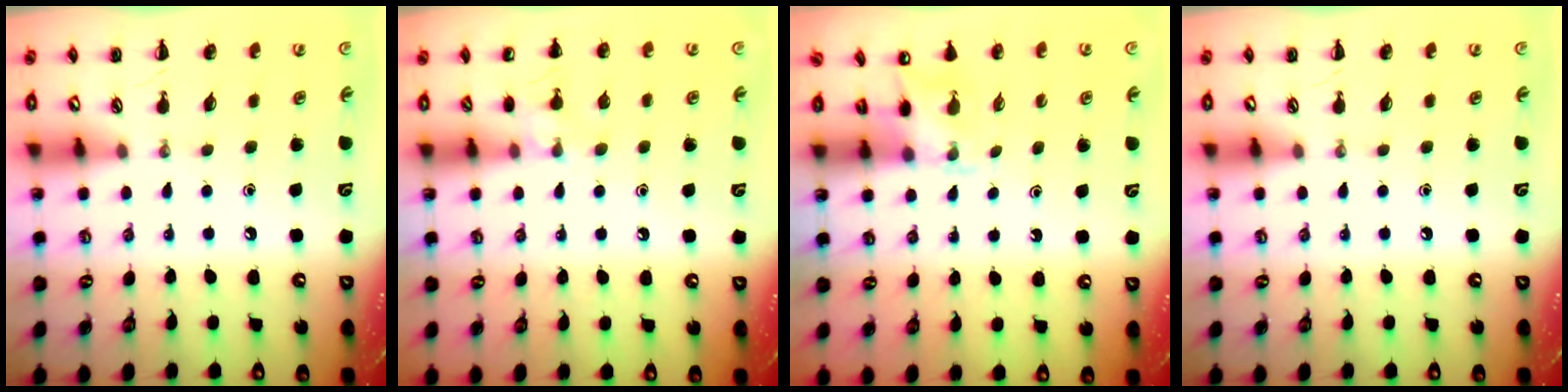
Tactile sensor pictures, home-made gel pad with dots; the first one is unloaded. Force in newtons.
{"total": 6.5, "press": 6.2, "slide": 2.0}
{"total": 2.5, "press": 2.4, "slide": 0.9}
{"total": 0.0}